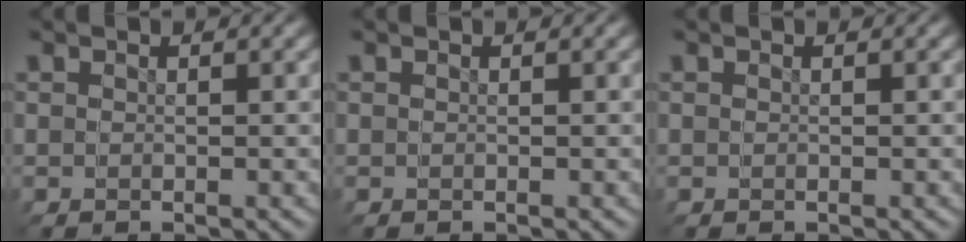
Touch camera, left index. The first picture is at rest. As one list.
[{"total": 0.0}, {"total": 0.0}]